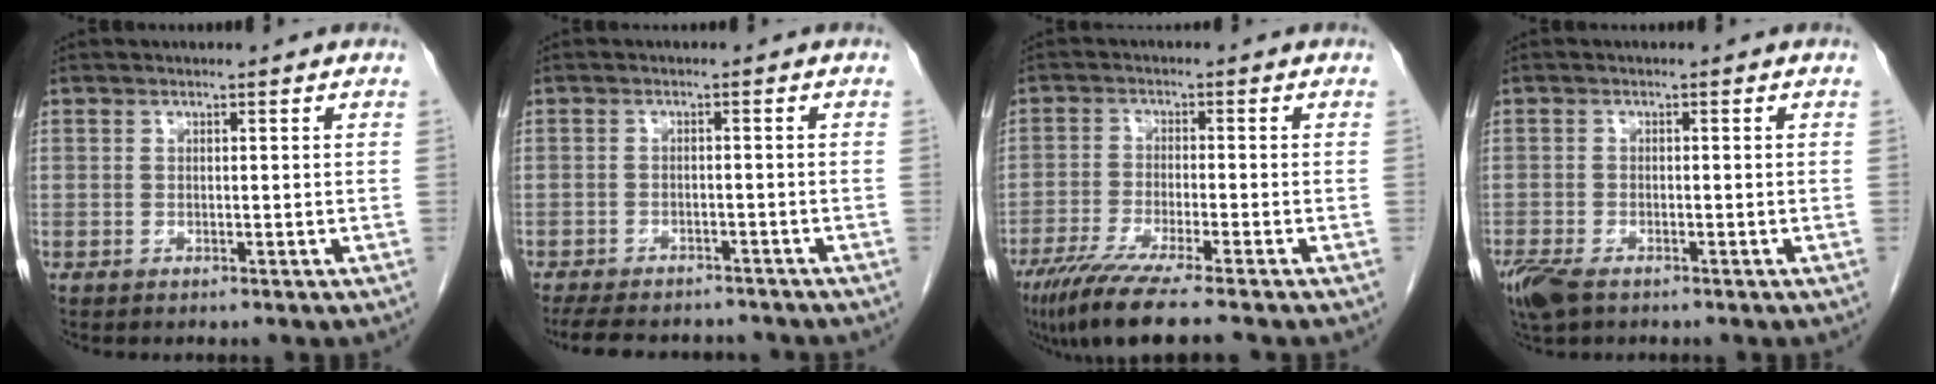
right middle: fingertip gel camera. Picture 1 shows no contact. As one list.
[{"total": 11.9, "force": [-10.5, 3.7, 4.2], "torque": [-0.092, -0.005, -0.138]}, {"total": 10.4, "force": [-8.0, -0.5, 6.7], "torque": [-0.111, -0.032, -0.132]}, {"total": 5.0, "force": [-3.5, 1.9, 3.0], "torque": [-0.065, -0.012, -0.061]}]